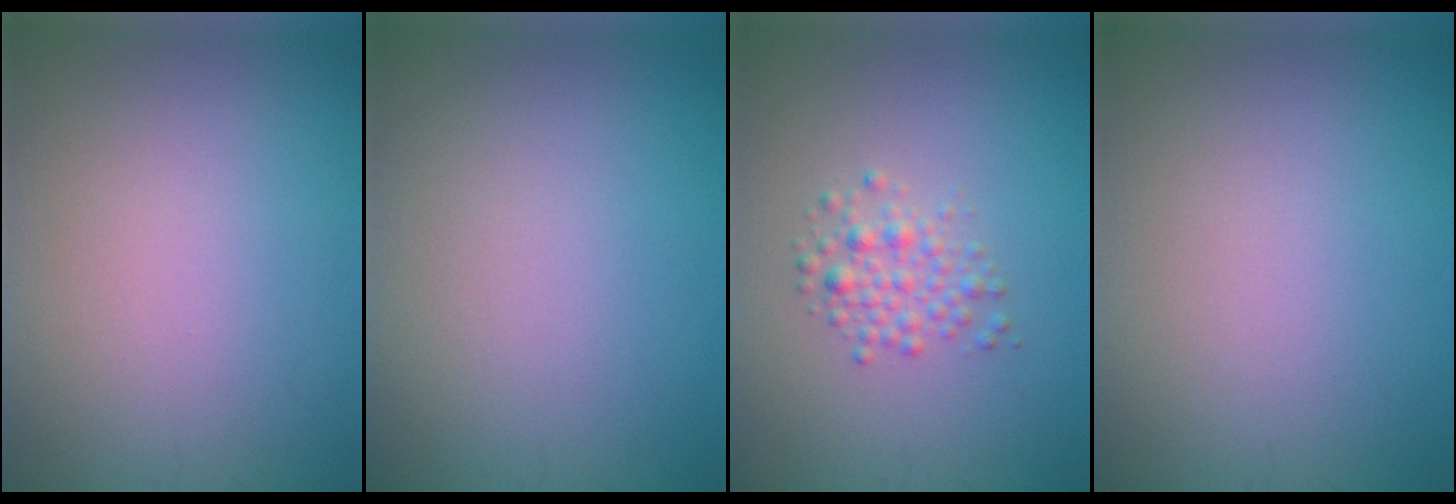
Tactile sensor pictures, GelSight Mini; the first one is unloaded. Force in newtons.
{"total": 0.0}
{"total": 2.2, "press": 2.2, "slide": 0.1}
{"total": 0.0}